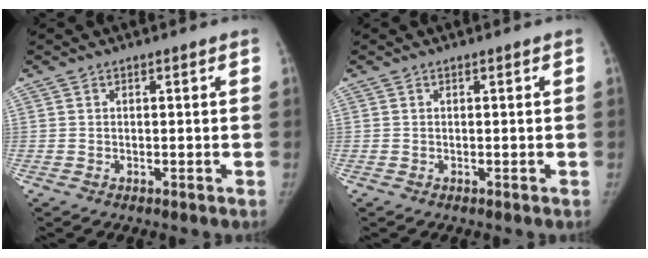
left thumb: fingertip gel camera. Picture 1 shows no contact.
{"total": 0.0}